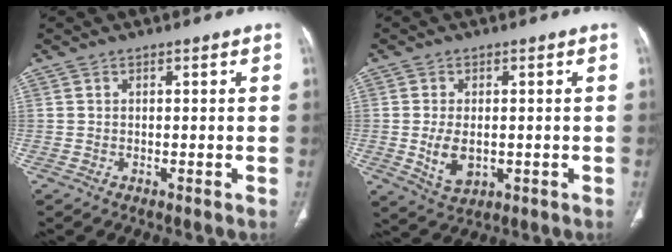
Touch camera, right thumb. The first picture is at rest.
{"total": 6.3, "force": [-0.7, 3.9, 4.8], "torque": [-0.084, -0.010, -0.002]}